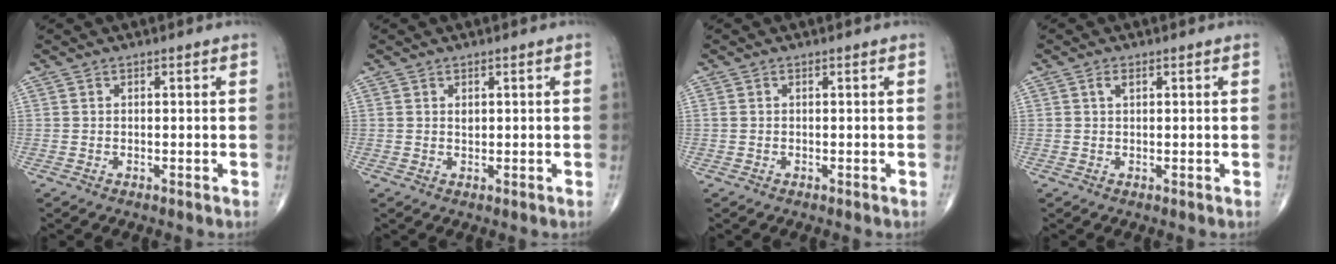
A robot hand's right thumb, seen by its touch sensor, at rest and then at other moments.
{"total": 0.7, "force": [0.3, 0.5, 0.5], "torque": [-0.001, -0.006, 0.006]}
{"total": 0.7, "force": [0.2, 0.4, 0.6], "torque": [-0.018, 0.009, 0.007]}
{"total": 1.3, "force": [0.5, 0.7, 1.0], "torque": [-0.022, 0.005, 0.010]}